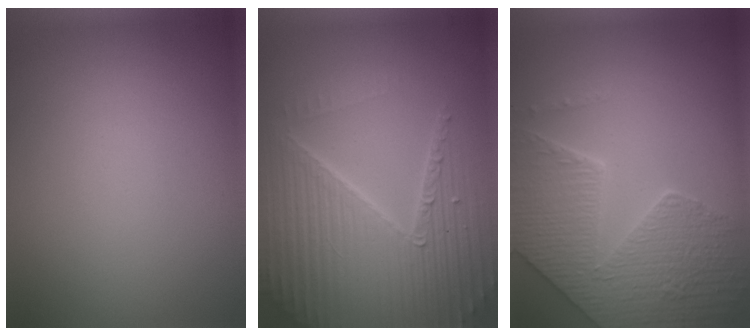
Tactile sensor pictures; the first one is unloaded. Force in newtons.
{"total": 7.1, "press": 6.9, "slide": 1.6}
{"total": 8.0, "press": 6.1, "slide": 5.3}